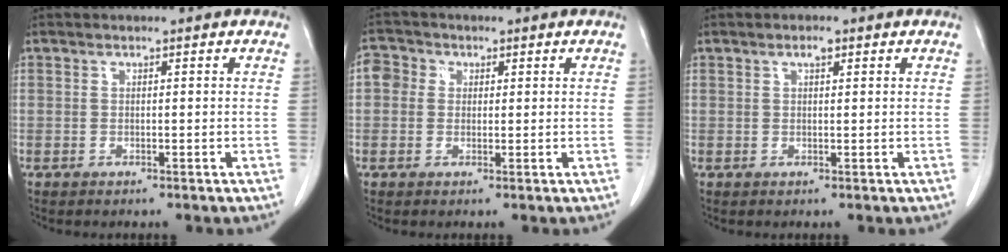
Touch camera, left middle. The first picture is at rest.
{"total": 3.4, "force": [0.7, 3.1, 1.2], "torque": [-0.022, 0.012, 0.010]}
{"total": 1.3, "force": [0.7, 0.4, 1.0], "torque": [-0.020, 0.002, 0.012]}